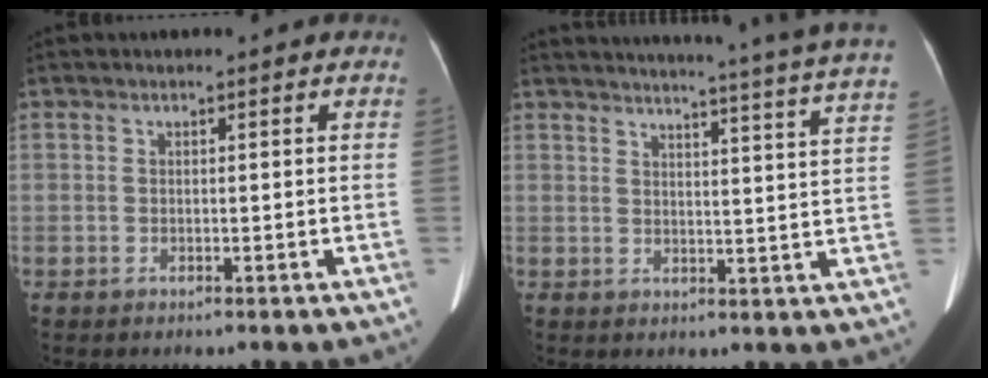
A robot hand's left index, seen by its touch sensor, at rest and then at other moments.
{"total": 23.2, "force": [21.3, -1.8, 9.0], "torque": [-0.133, -0.072, 0.246]}